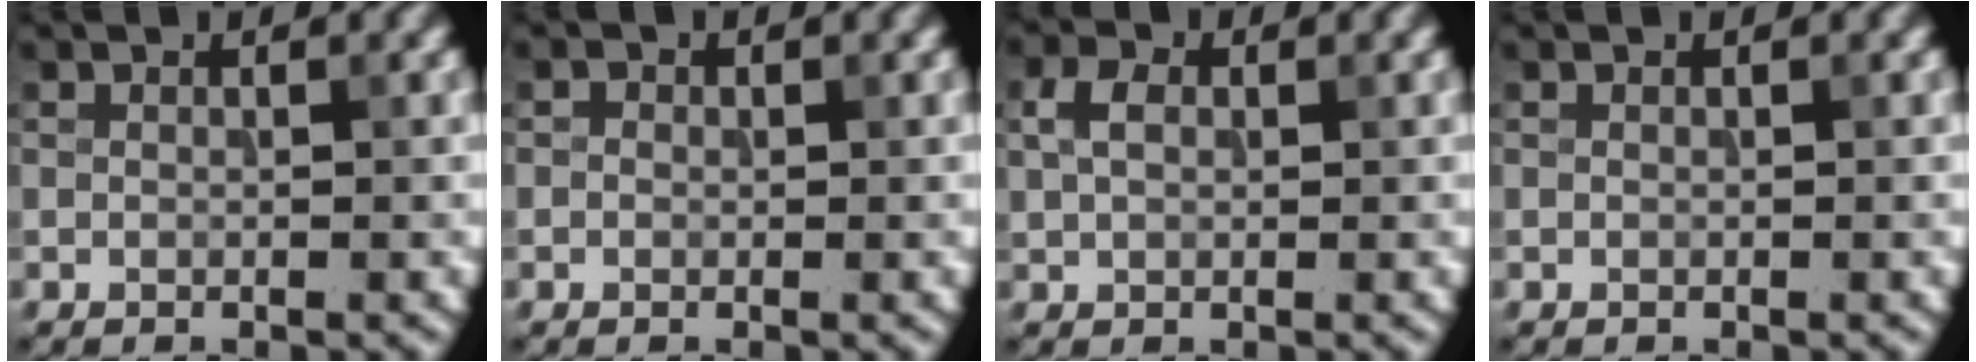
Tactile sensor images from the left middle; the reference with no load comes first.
{"total": 0.6, "force": [0.1, 0.6, 0.2], "torque": [0.000, -0.007, -0.004]}
{"total": 2.5, "force": [0.7, 1.8, 1.6], "torque": [-0.036, 0.007, 0.010]}
{"total": 0.0}